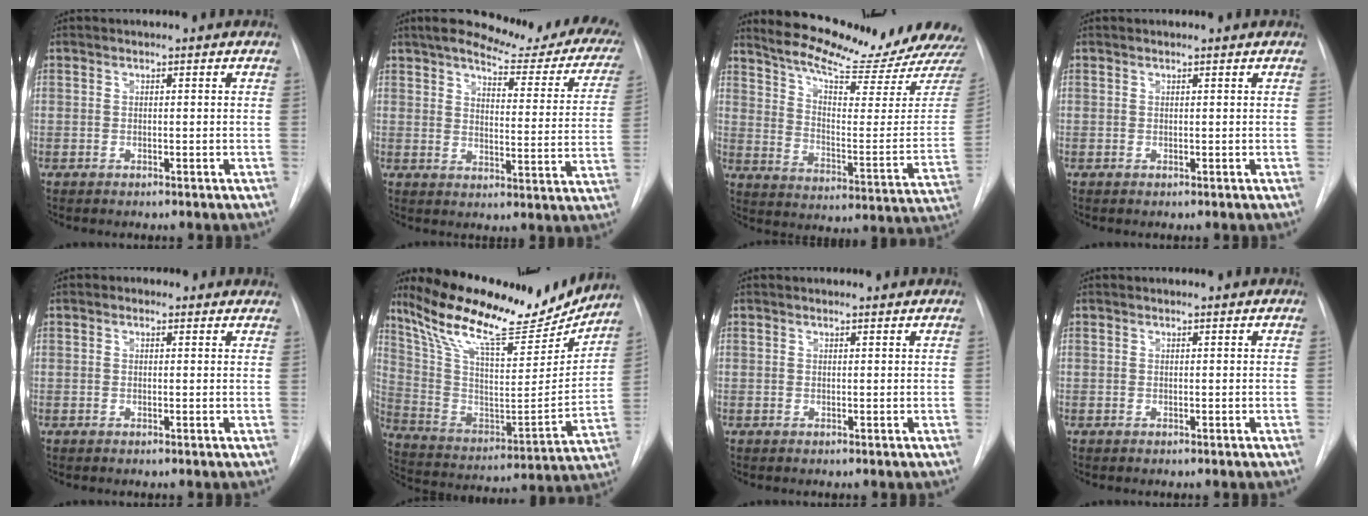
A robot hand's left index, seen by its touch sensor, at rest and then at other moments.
{"total": 20.8, "force": [17.4, 5.0, 10.4], "torque": [-0.126, -0.030, 0.198]}
{"total": 20.9, "force": [19.3, 0.8, 7.8], "torque": [-0.125, -0.082, 0.264]}
{"total": 0.5, "force": [0.5, 0.0, 0.1], "torque": [-0.008, -0.002, 0.006]}
{"total": 2.2, "force": [1.5, 1.4, 0.7], "torque": [-0.005, 0.010, 0.013]}
{"total": 25.6, "force": [21.5, 5.6, 12.8], "torque": [-0.227, -0.013, 0.335]}
{"total": 1.3, "force": [1.3, 0.1, 0.1], "torque": [-0.011, 0.004, 0.016]}
{"total": 0.5, "force": [0.5, 0.0, 0.0], "torque": [-0.005, 0.000, 0.006]}